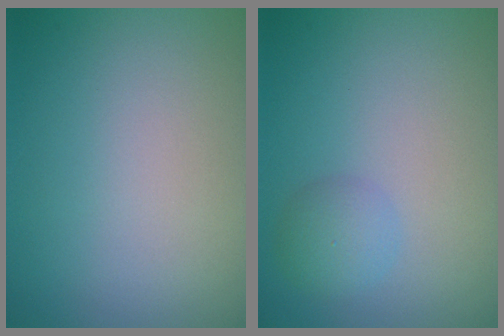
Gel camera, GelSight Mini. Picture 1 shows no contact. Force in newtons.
{"total": 1.9, "press": 1.9, "slide": 0.1}